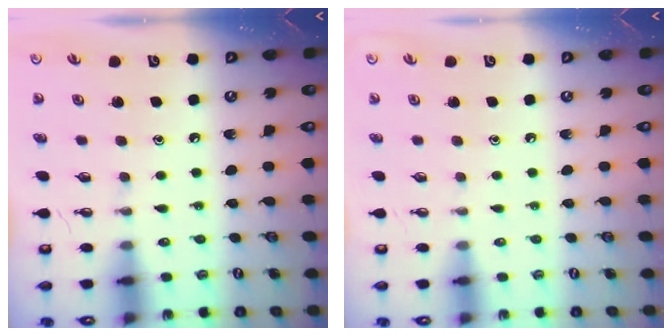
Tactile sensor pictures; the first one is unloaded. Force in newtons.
{"total": 0.0}